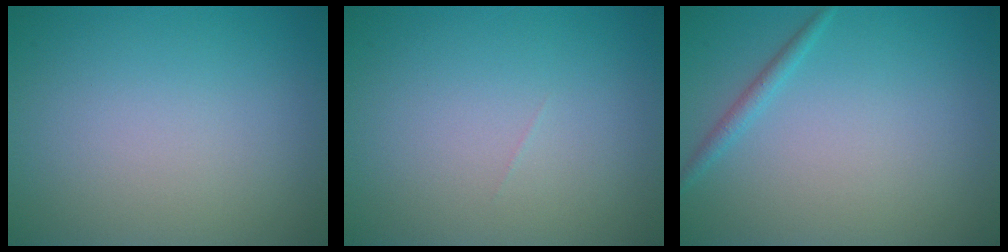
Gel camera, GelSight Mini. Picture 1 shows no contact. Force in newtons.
{"total": 0.0}
{"total": 1.2, "press": 1.2, "slide": 0.0}